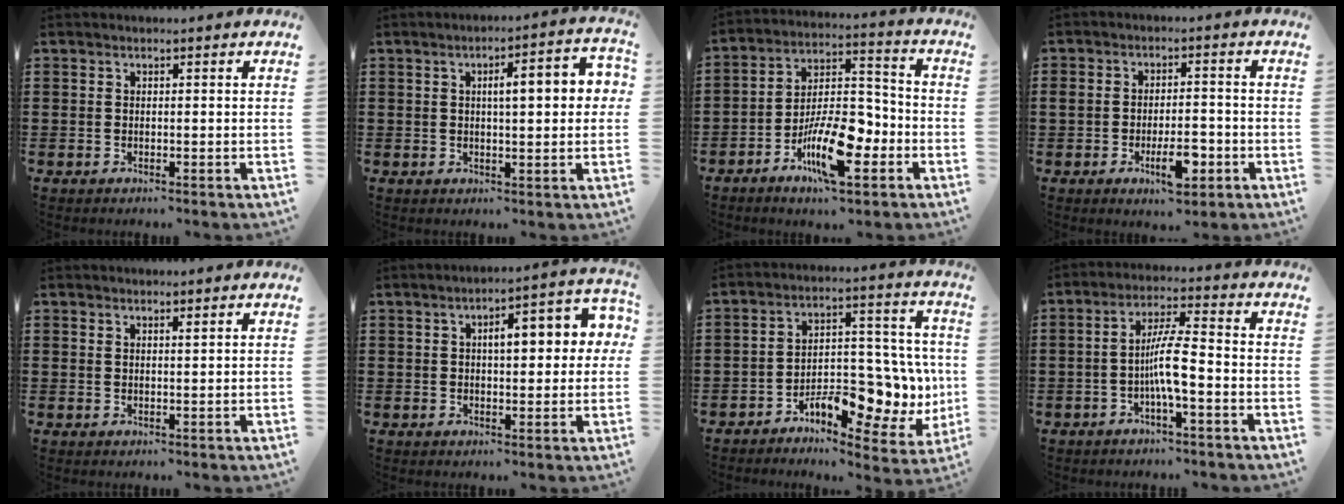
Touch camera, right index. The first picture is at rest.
{"total": 6.1, "force": [0.9, 1.6, 5.8], "torque": [-0.093, 0.001, 0.007]}
{"total": 12.0, "force": [-5.6, 4.7, 9.4], "torque": [-0.189, 0.012, -0.104]}
{"total": 6.2, "force": [-2.6, 2.7, 5.0], "torque": [-0.092, 0.005, -0.047]}
{"total": 1.0, "force": [0.9, 0.2, 0.4], "torque": [-0.008, 0.000, 0.018]}
{"total": 6.7, "force": [1.5, 2.7, 6.0], "torque": [-0.086, -0.002, 0.014]}
{"total": 10.9, "force": [-3.8, 5.9, 8.3], "torque": [-0.110, 0.002, -0.063]}
{"total": 6.7, "force": [-1.7, 1.0, 6.4], "torque": [-0.125, 0.000, -0.038]}